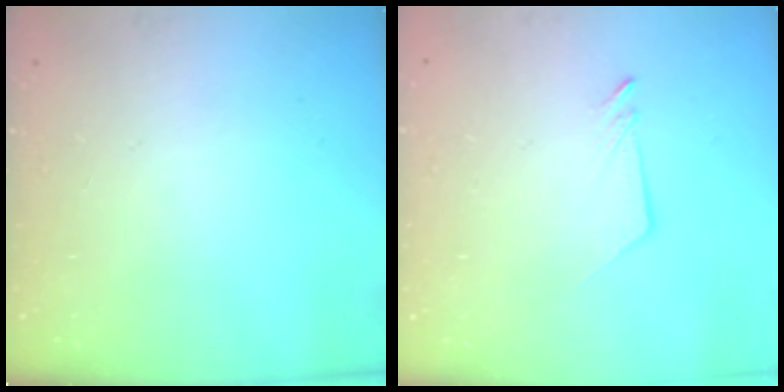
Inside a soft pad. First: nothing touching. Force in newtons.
{"total": 2.5, "press": 2.5, "slide": 0.2}